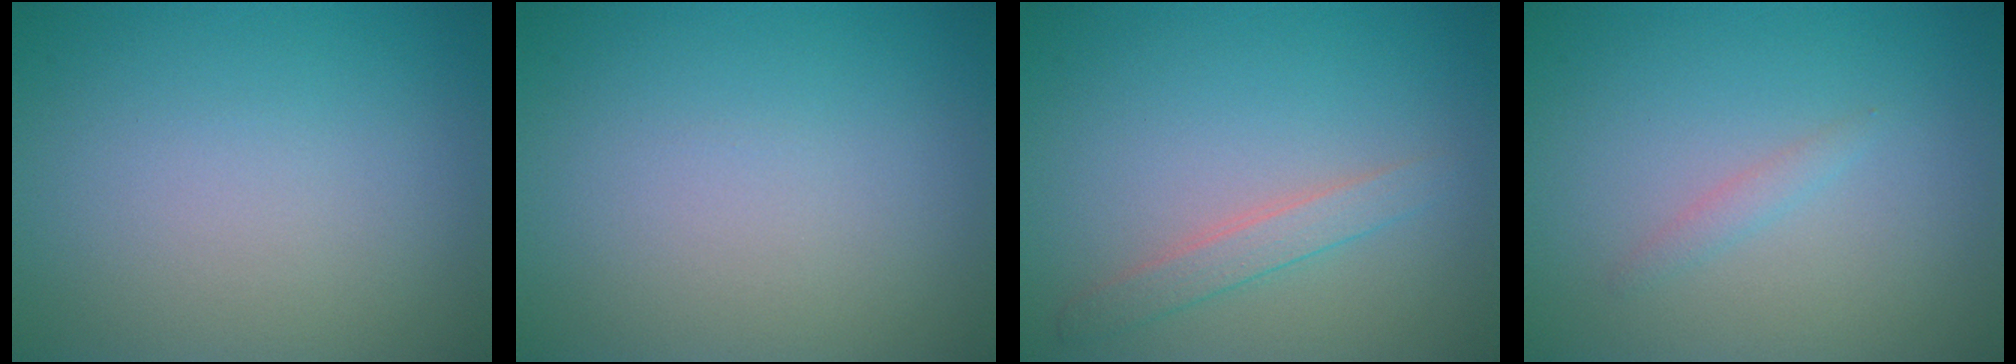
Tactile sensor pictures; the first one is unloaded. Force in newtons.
{"total": 0.0}
{"total": 1.8, "press": 1.8, "slide": 0.1}
{"total": 0.9, "press": 0.9, "slide": 0.1}